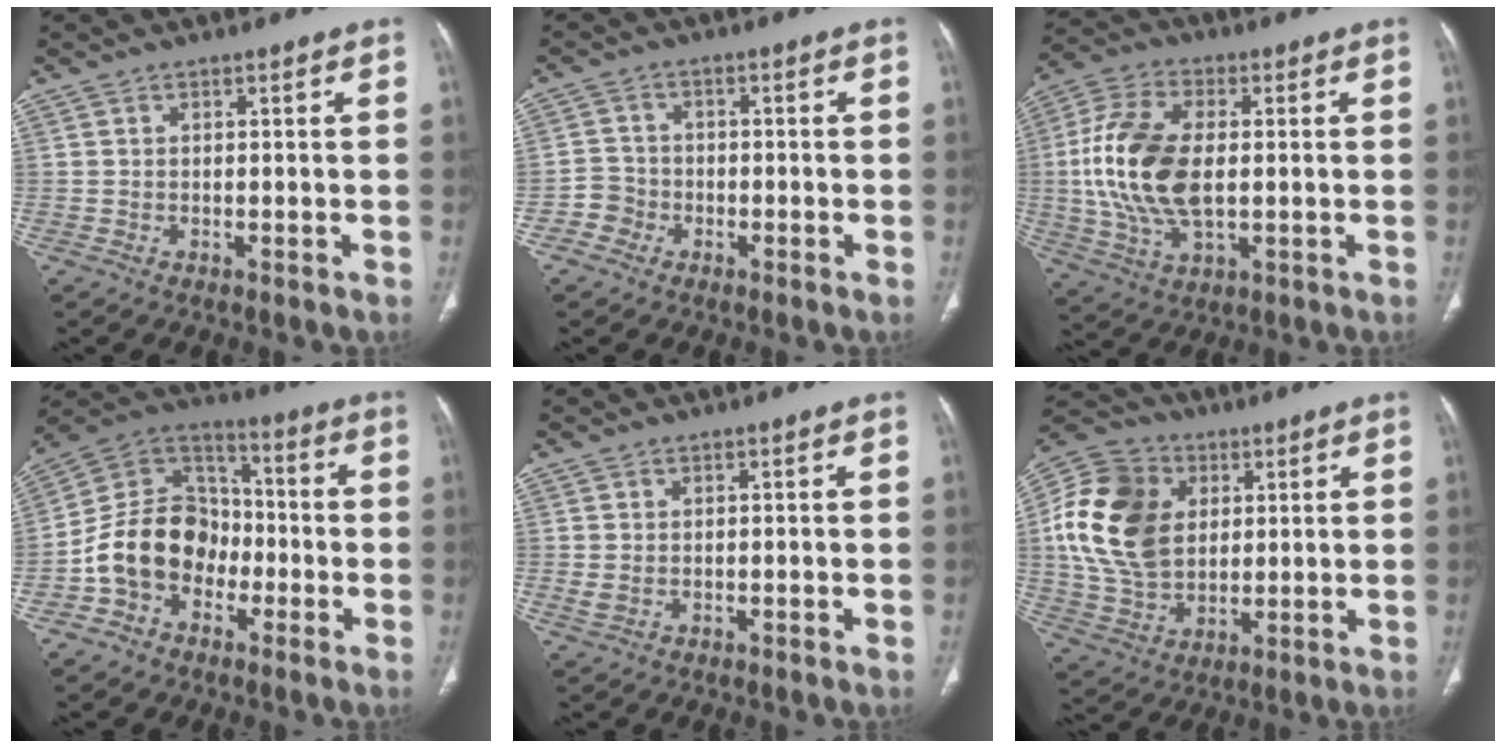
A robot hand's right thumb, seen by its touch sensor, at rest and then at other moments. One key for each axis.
{"total": 3.5, "fx": -1.6, "fy": 3.1, "fz": -0.2, "tx": 0.022, "ty": 0.016, "tz": -0.041}
{"total": 16.4, "fx": 0.3, "fy": 9.0, "fz": 13.8, "tx": -0.290, "ty": 0.004, "tz": 0.007}
{"total": 14.8, "fx": -4.3, "fy": 11.8, "fz": 7.8, "tx": -0.108, "ty": 0.059, "tz": -0.086}
{"total": 1.3, "fx": 0.1, "fy": 1.2, "fz": 0.7, "tx": -0.018, "ty": -0.001, "tz": 0.005}
{"total": 19.4, "fx": 3.9, "fy": 14.3, "fz": 12.5, "tx": -0.233, "ty": 0.001, "tz": 0.073}